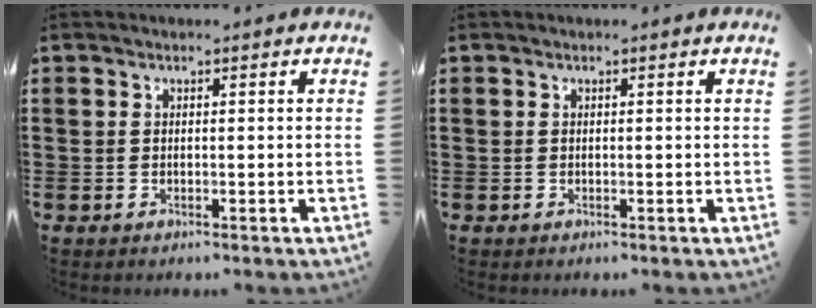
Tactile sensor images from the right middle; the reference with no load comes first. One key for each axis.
{"total": 0.0}